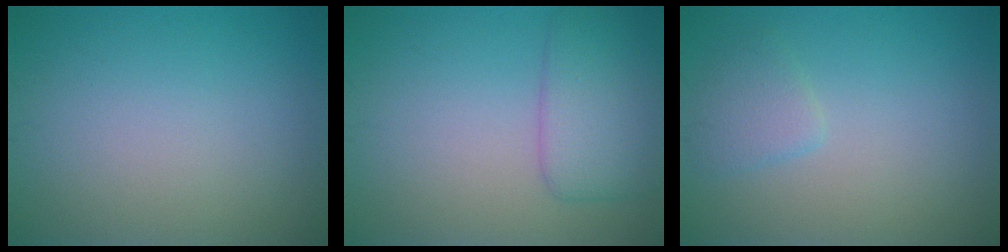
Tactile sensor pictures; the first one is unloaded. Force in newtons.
{"total": 4.2, "press": 4.2, "slide": 0.1}
{"total": 1.7, "press": 1.7, "slide": 0.2}